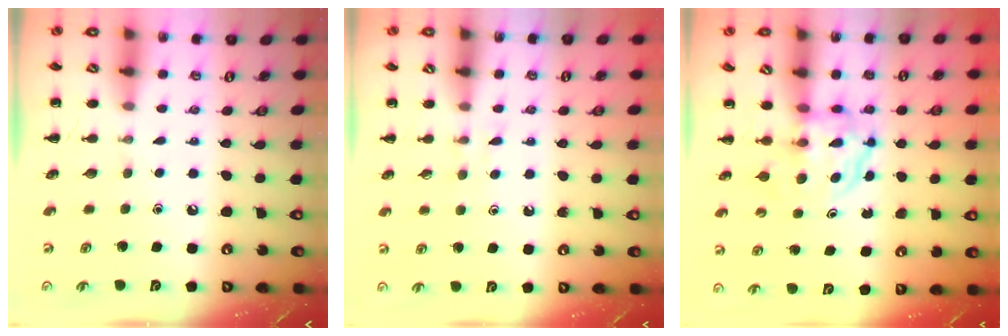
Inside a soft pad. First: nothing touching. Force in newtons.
{"total": 3.1, "press": 2.8, "slide": 1.3}
{"total": 3.8, "press": 3.8, "slide": 0.2}